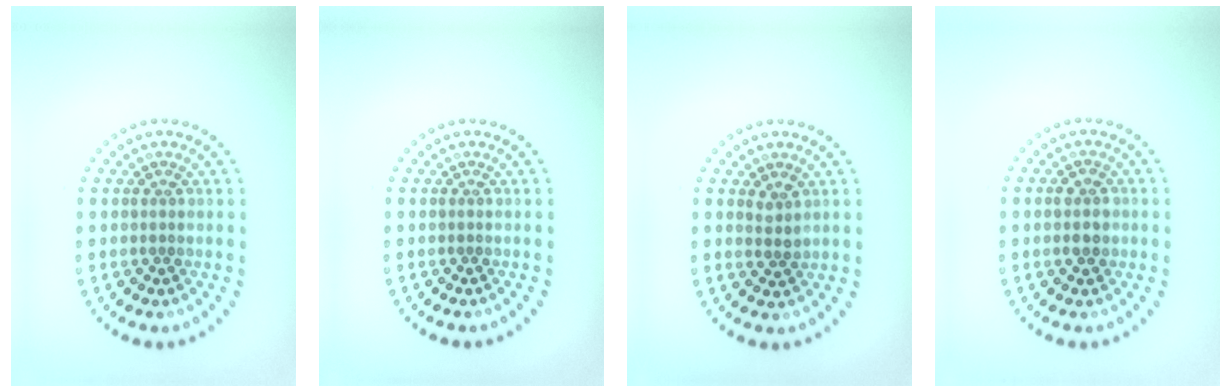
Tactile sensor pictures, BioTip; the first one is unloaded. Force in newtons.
{"total": 0.0}
{"total": 1.3, "press": 1.1, "slide": 0.6}
{"total": 1.5, "press": 1.4, "slide": 0.3}